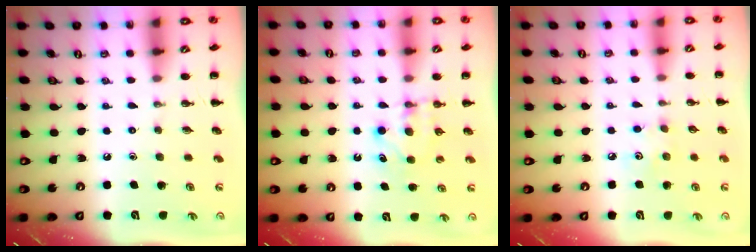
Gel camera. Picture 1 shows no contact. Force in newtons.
{"total": 5.7, "press": 5.5, "slide": 1.5}
{"total": 3.5, "press": 3.4, "slide": 1.0}